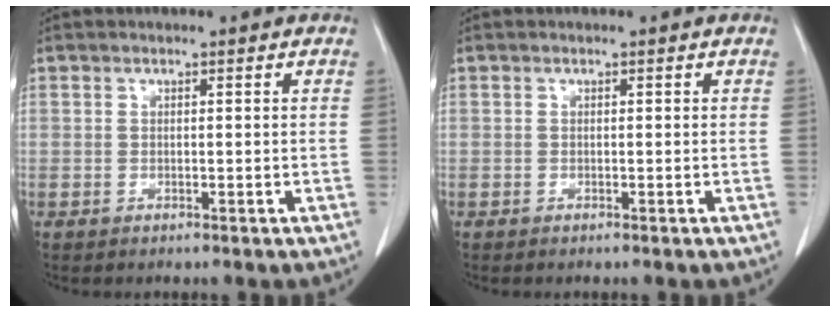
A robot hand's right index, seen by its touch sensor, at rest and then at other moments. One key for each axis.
{"total": 0.0}